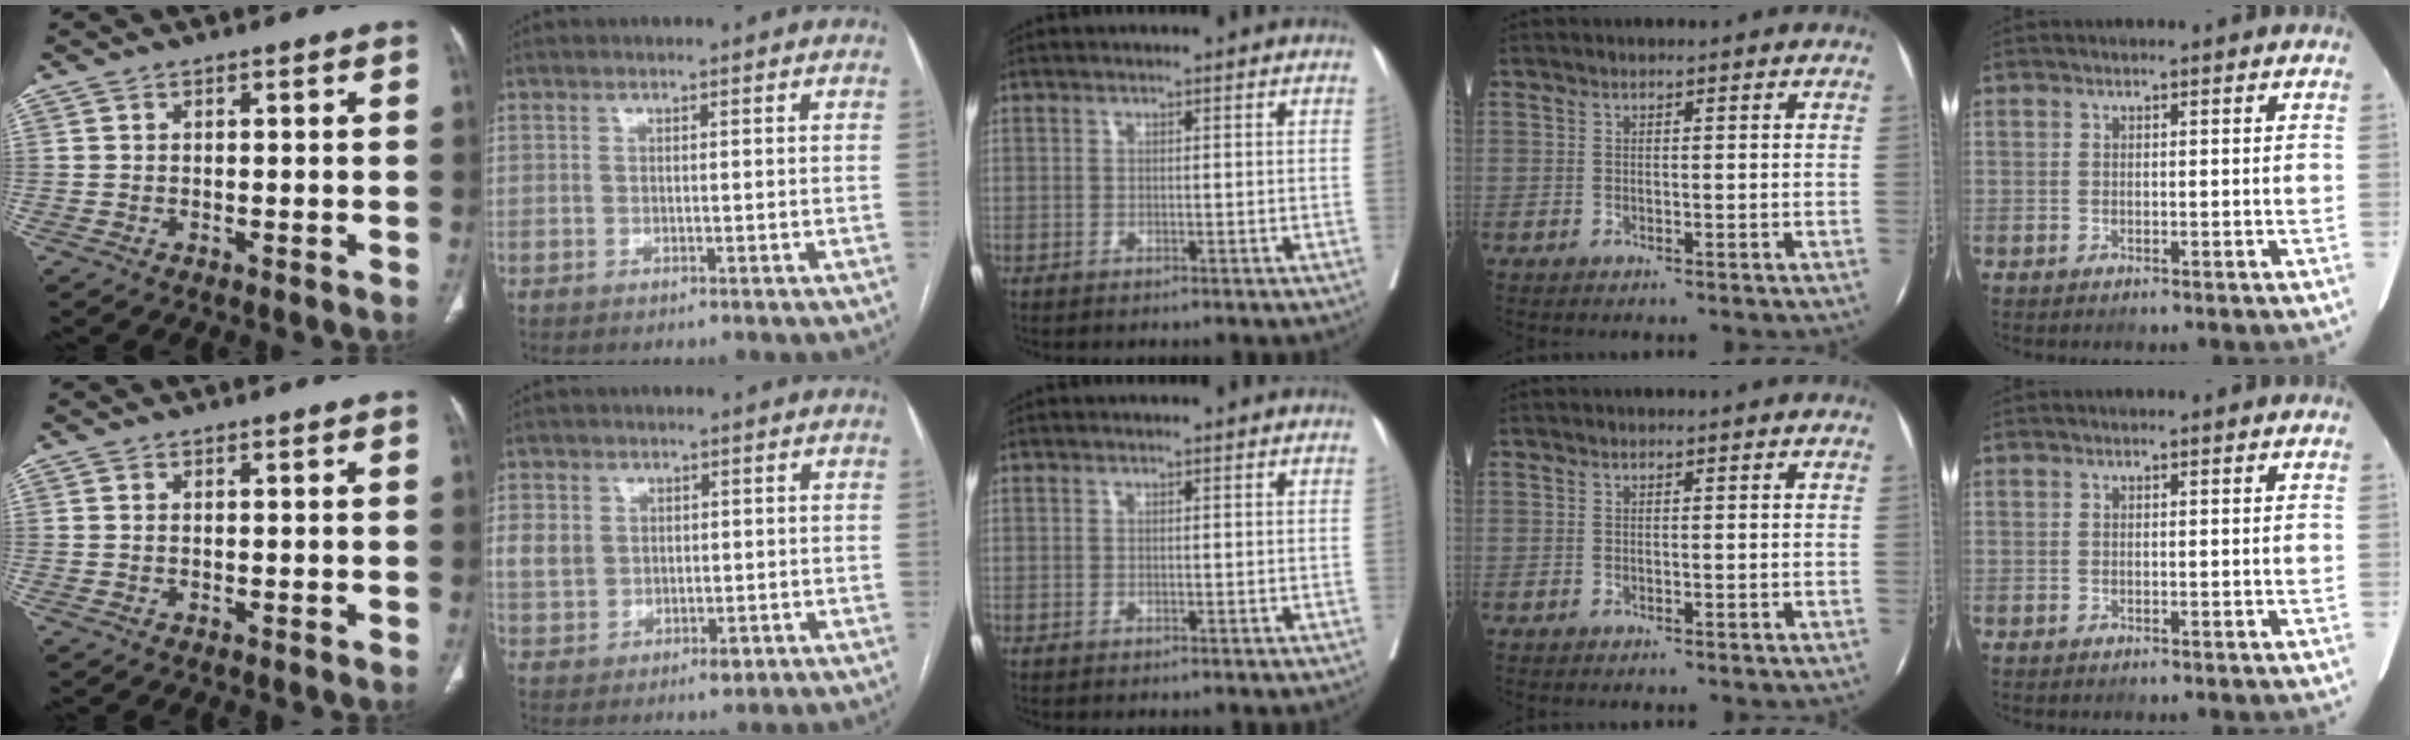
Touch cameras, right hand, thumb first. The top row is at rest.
{"index": {"total": 7.4, "force": [0.7, 6.4, 3.7], "torque": [-0.080, 0.003, 0.024]}}